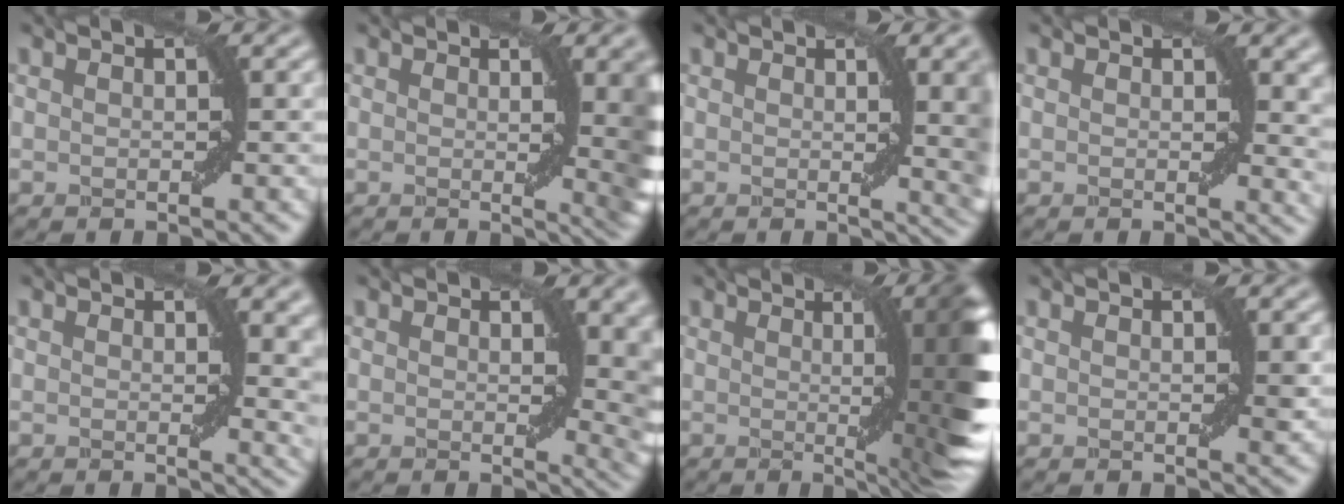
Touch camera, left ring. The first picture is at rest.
{"total": 7.2, "force": [0.7, 2.2, 6.8], "torque": [-0.052, 0.000, 0.010]}
{"total": 7.4, "force": [0.9, 2.3, 6.9], "torque": [-0.052, 0.003, 0.014]}
{"total": 3.2, "force": [1.1, 1.3, 2.7], "torque": [-0.023, -0.004, 0.016]}
{"total": 4.5, "force": [1.3, 1.7, 4.0], "torque": [-0.033, -0.008, 0.024]}
{"total": 6.1, "force": [1.3, 2.7, 5.4], "torque": [-0.044, -0.009, 0.024]}
{"total": 11.3, "force": [0.6, 2.6, 11.0], "torque": [-0.096, 0.011, 0.010]}
{"total": 0.8, "force": [0.2, 0.0, 0.8], "torque": [-0.007, -0.003, 0.004]}